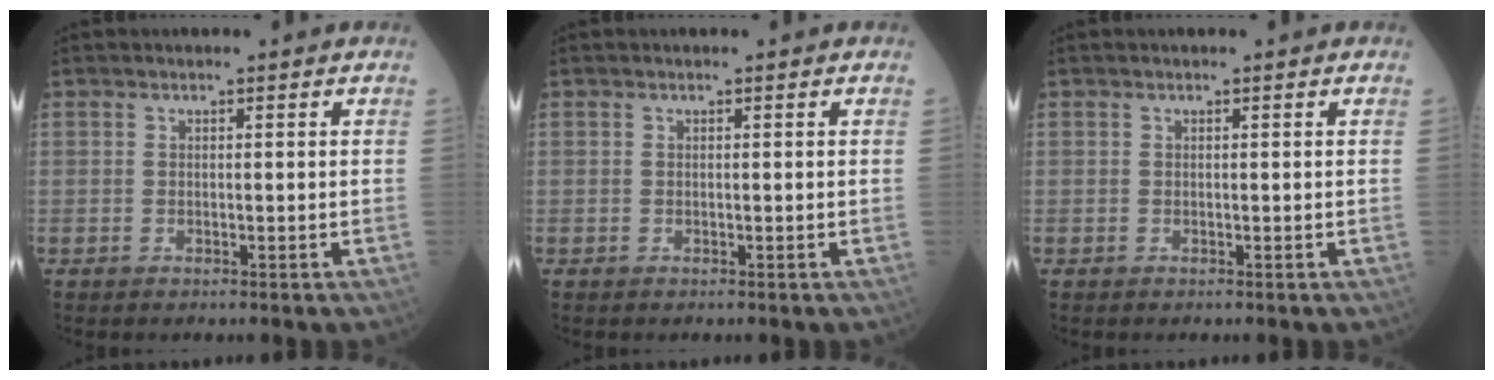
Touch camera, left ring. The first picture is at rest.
{"total": 0.0}
{"total": 0.0}